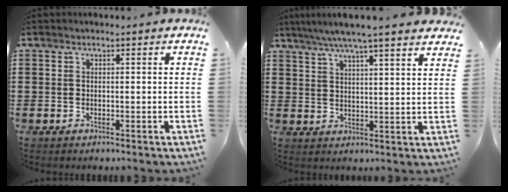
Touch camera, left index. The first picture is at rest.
{"total": 5.7, "force": [4.8, -0.3, 2.9], "torque": [-0.072, -0.016, 0.084]}